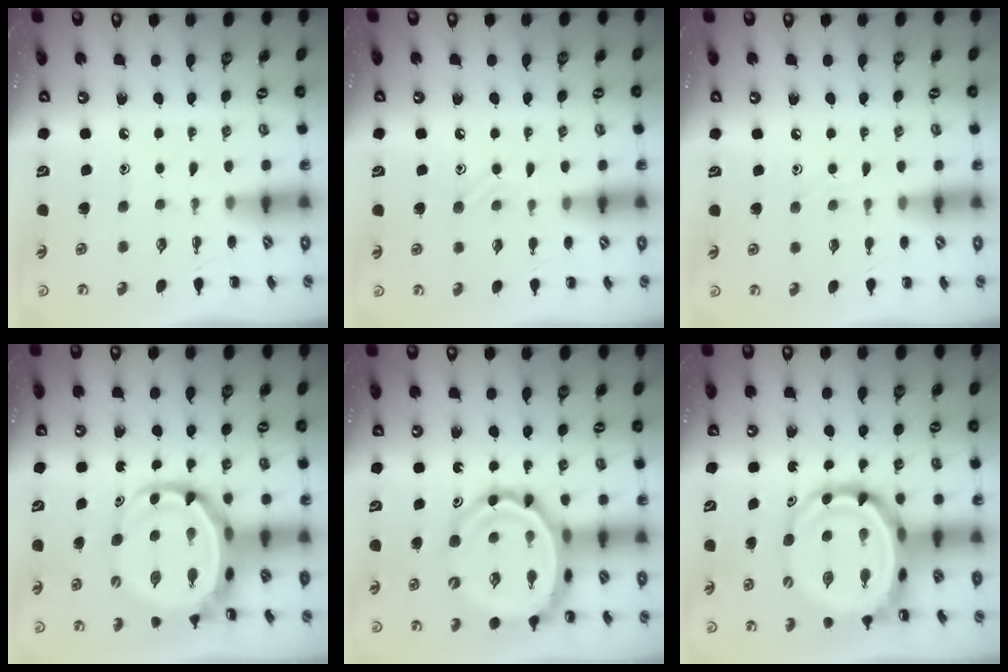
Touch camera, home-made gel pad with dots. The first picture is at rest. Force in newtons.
{"total": 7.3, "press": 7.0, "slide": 2.2}
{"total": 5.5, "press": 5.3, "slide": 1.4}
{"total": 8.3, "press": 7.9, "slide": 2.4}
{"total": 15.3, "press": 14.8, "slide": 4.2}
{"total": 11.9, "press": 11.5, "slide": 3.1}